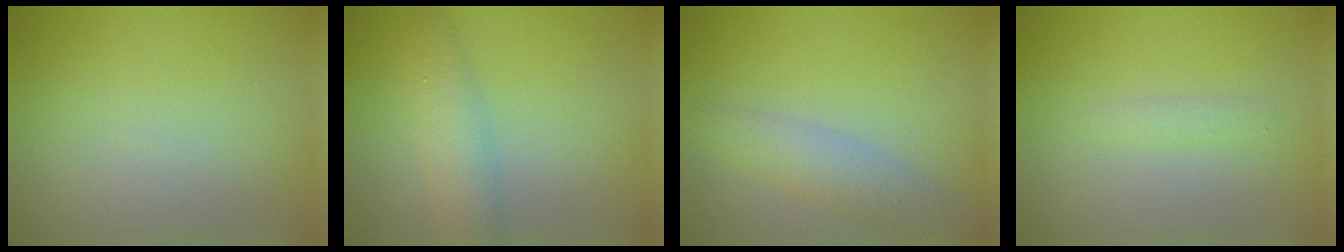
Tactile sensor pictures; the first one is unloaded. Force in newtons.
{"total": 3.5, "press": 3.5, "slide": 0.1}
{"total": 3.4, "press": 3.4, "slide": 0.0}
{"total": 0.9, "press": 0.9, "slide": 0.0}